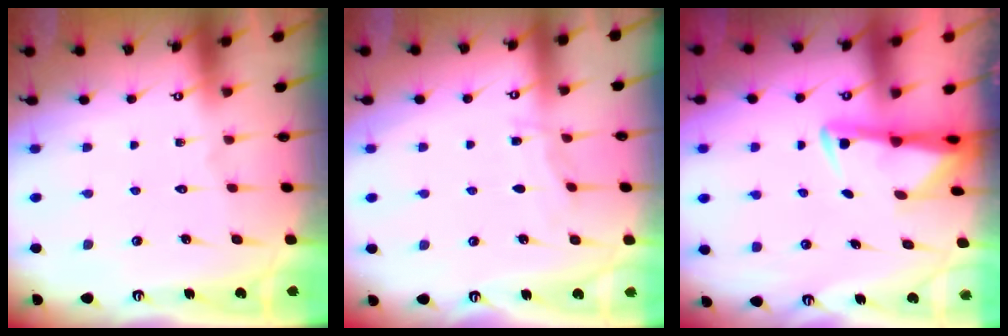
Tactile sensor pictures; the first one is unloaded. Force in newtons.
{"total": 2.9, "press": 2.9, "slide": 0.3}
{"total": 2.7, "press": 2.6, "slide": 0.5}